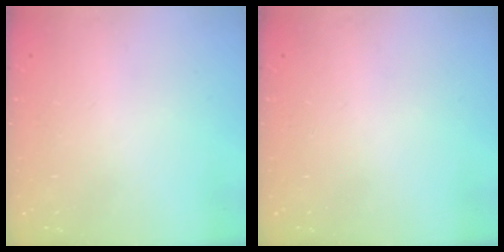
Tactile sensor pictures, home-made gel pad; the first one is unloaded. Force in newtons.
{"total": 0.0}